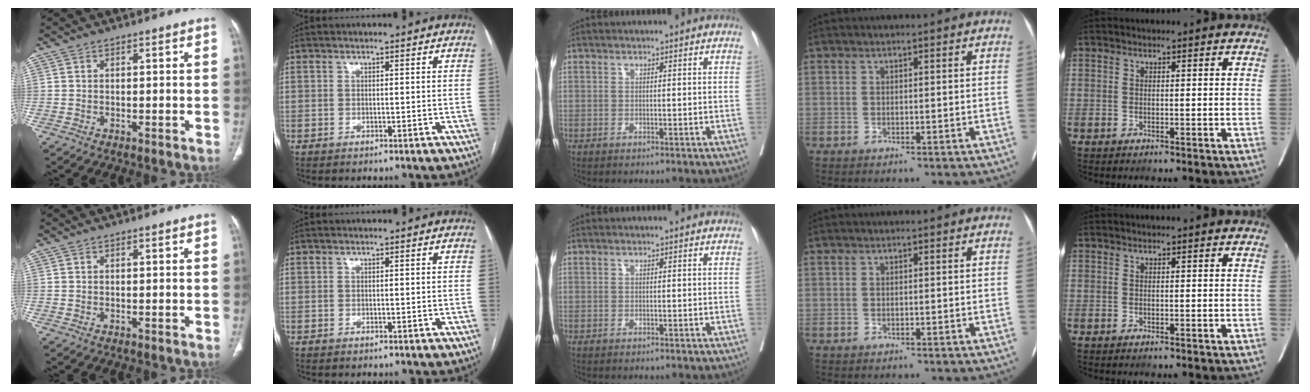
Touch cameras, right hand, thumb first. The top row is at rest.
{}